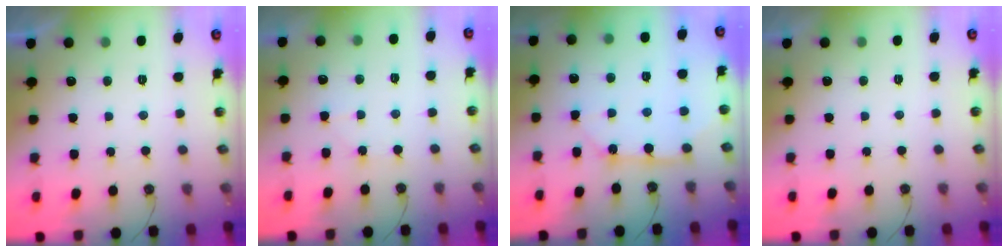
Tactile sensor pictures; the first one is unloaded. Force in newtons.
{"total": 5.2, "press": 5.2, "slide": 0.7}
{"total": 10.5, "press": 10.5, "slide": 0.8}
{"total": 0.0}